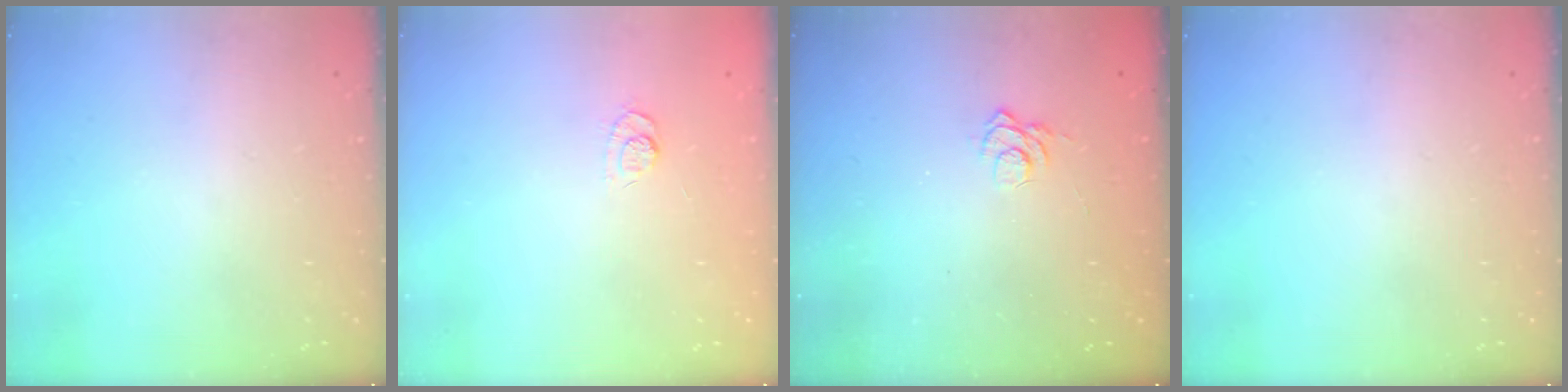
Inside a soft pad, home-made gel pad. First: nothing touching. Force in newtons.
{"total": 4.6, "press": 4.4, "slide": 1.3}
{"total": 2.6, "press": 2.3, "slide": 1.1}
{"total": 0.0}